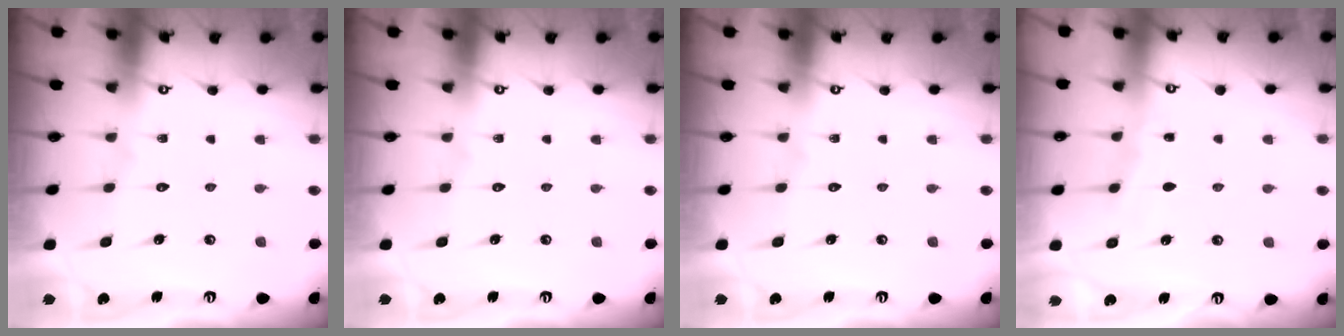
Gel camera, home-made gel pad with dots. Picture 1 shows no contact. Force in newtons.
{"total": 0.0}
{"total": 0.0}
{"total": 3.0, "press": 3.0, "slide": 0.4}